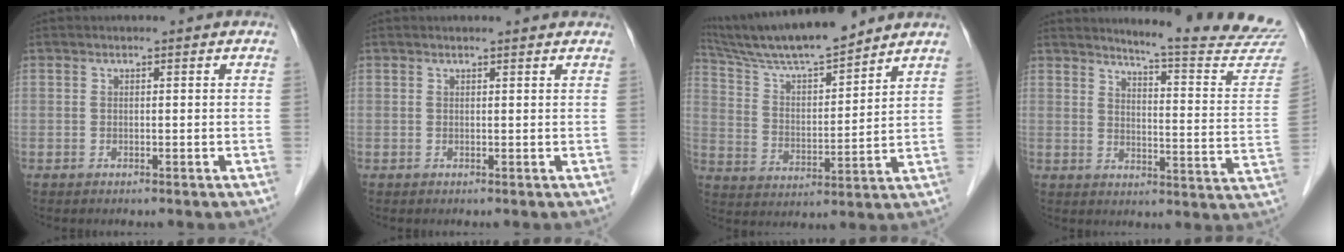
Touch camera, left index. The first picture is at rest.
{"total": 2.4, "force": [2.3, 0.2, 0.5], "torque": [-0.012, 0.008, 0.021]}
{"total": 14.5, "force": [13.1, 0.8, 6.1], "torque": [-0.119, 0.010, 0.235]}
{"total": 18.6, "force": [17.8, -0.5, 5.4], "torque": [-0.071, -0.122, 0.203]}